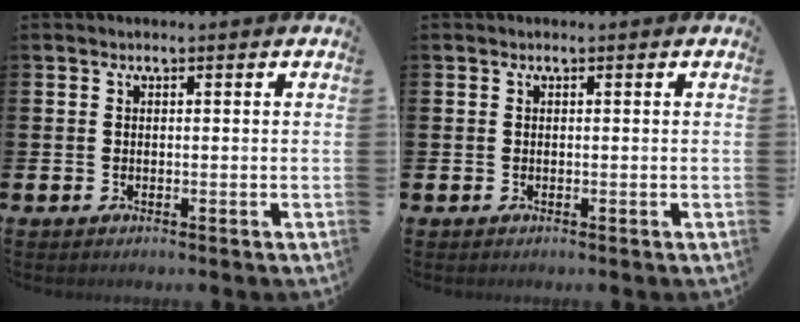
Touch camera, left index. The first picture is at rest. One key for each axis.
{"total": 0.0}